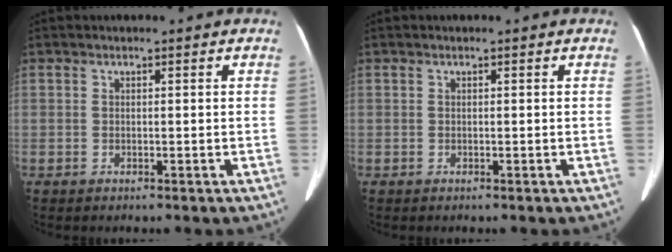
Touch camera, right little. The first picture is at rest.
{"total": 0.0}